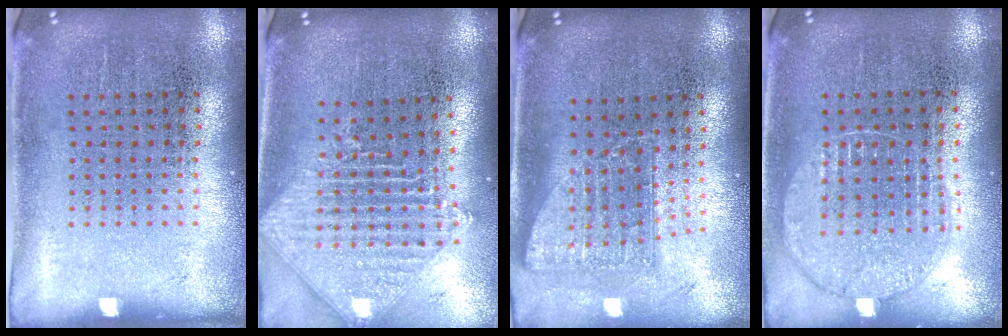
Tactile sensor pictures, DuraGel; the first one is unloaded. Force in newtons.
{"total": 2.2, "press": 1.8, "slide": 1.3}
{"total": 1.7, "press": 1.2, "slide": 1.2}
{"total": 1.0, "press": 1.0, "slide": 0.1}